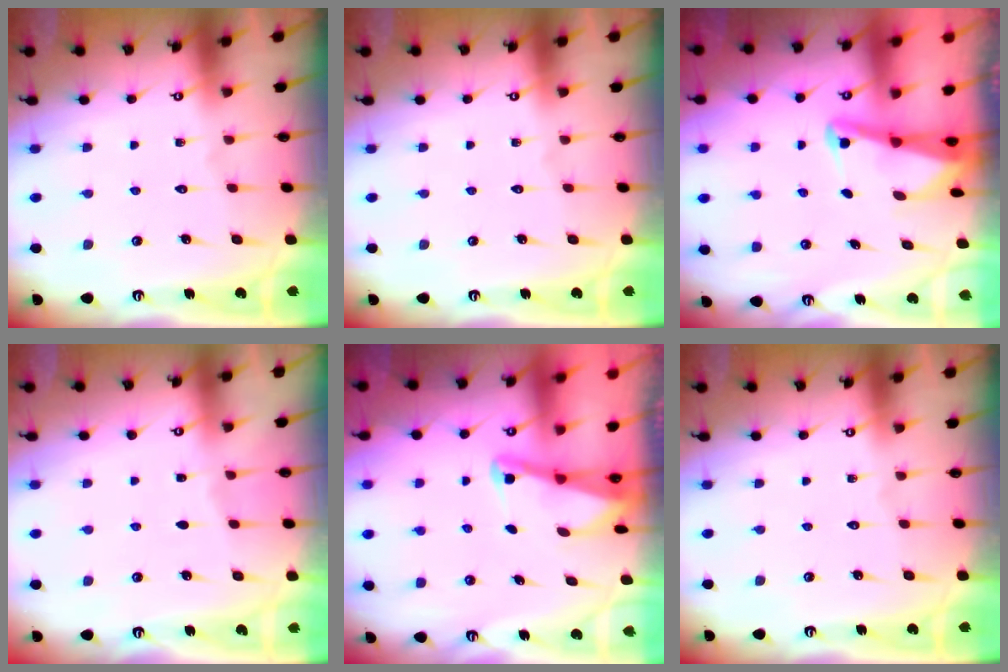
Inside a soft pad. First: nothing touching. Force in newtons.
{"total": 0.0}
{"total": 2.7, "press": 2.6, "slide": 0.6}
{"total": 2.5, "press": 2.5, "slide": 0.4}
{"total": 2.2, "press": 2.1, "slide": 0.3}
{"total": 0.0}